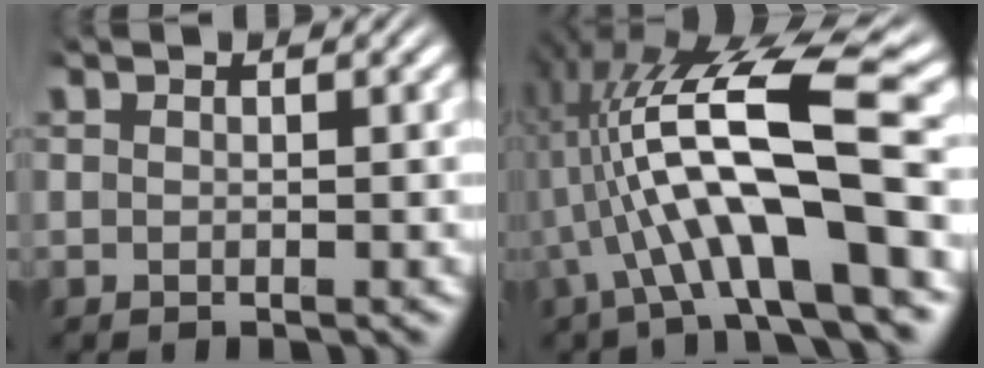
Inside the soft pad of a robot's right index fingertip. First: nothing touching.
{"total": 10.1, "force": [1.0, 3.2, 9.5], "torque": [-0.182, 0.006, 0.021]}